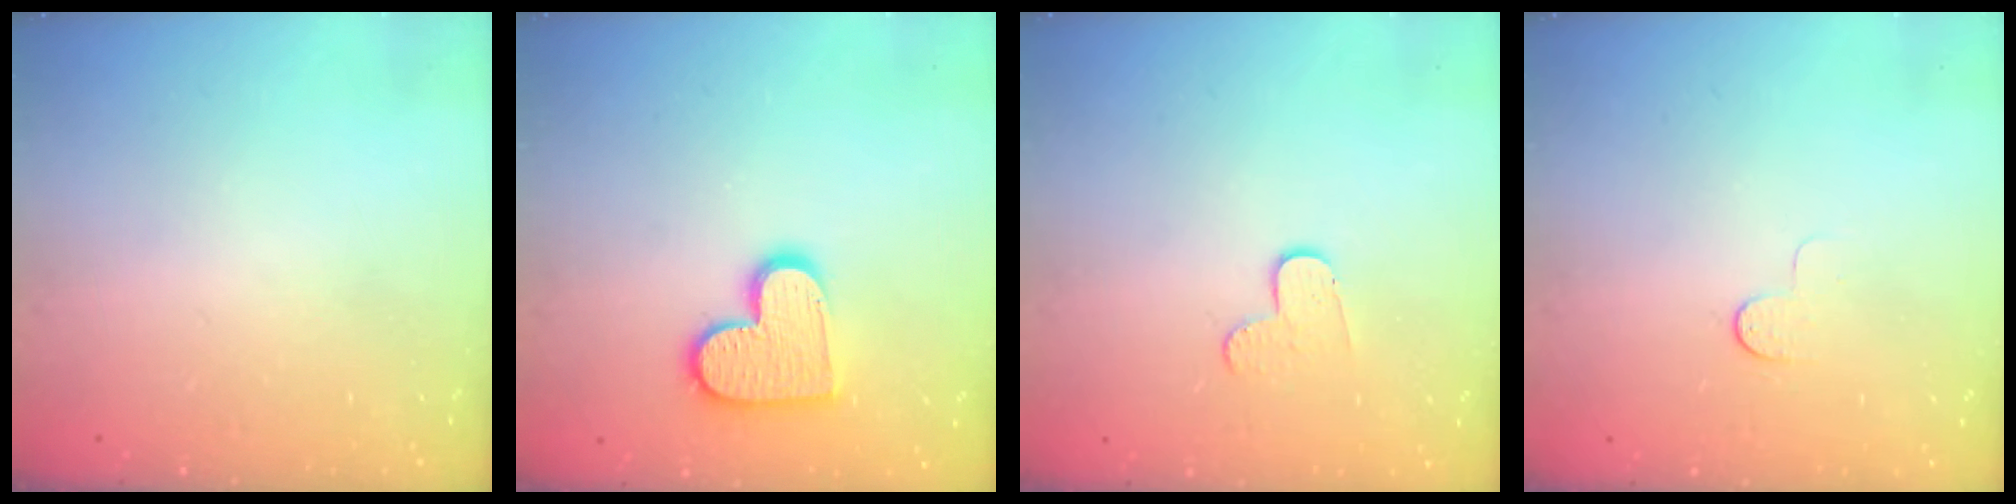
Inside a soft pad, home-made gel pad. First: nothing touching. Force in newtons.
{"total": 13.0, "press": 12.9, "slide": 0.9}
{"total": 6.0, "press": 6.0, "slide": 0.5}
{"total": 3.8, "press": 3.7, "slide": 0.3}